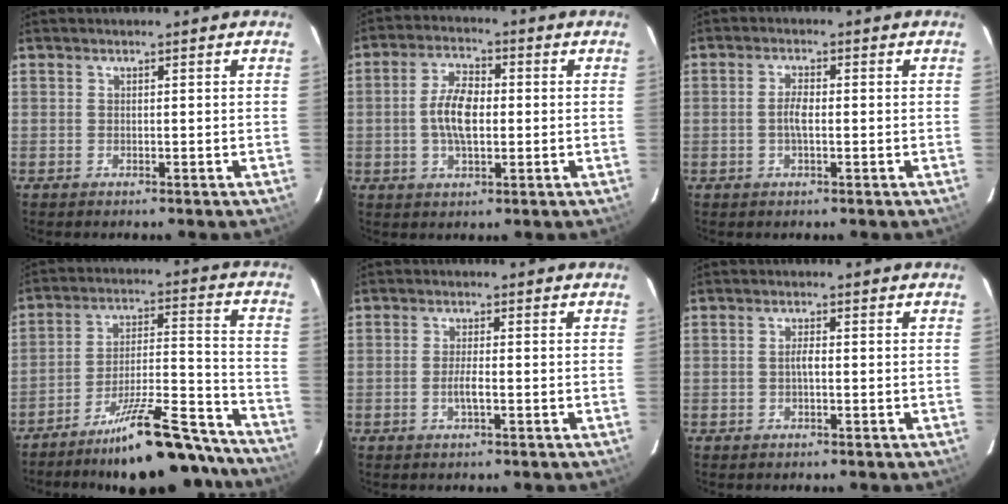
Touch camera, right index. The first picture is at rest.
{"total": 7.6, "force": [-0.4, 3.7, 6.7], "torque": [-0.129, 0.009, -0.007]}
{"total": 2.9, "force": [-0.4, 1.0, 2.7], "torque": [-0.054, 0.002, -0.007]}
{"total": 21.6, "force": [-18.5, 4.3, 10.3], "torque": [-0.155, 0.009, -0.264]}
{"total": 2.3, "force": [-0.8, 0.2, 2.1], "torque": [-0.042, -0.004, -0.015]}
{"total": 1.5, "force": [-0.2, 0.3, 1.4], "torque": [-0.029, 0.003, -0.007]}